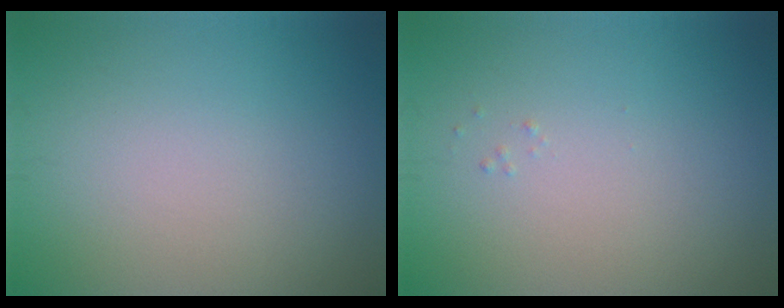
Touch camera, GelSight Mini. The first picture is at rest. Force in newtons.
{"total": 0.0}